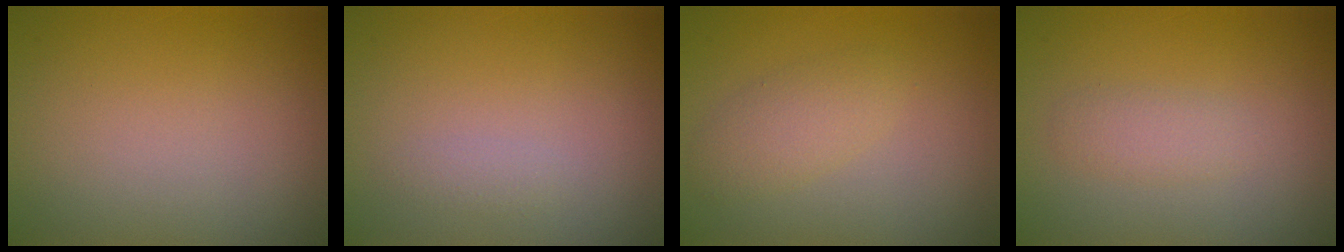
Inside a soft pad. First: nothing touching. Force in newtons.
{"total": 0.7, "press": 0.7, "slide": 0.0}
{"total": 2.2, "press": 2.2, "slide": 0.1}
{"total": 1.5, "press": 1.5, "slide": 0.0}